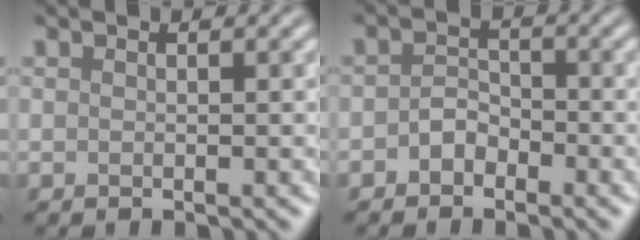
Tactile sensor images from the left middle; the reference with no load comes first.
{"total": 1.9, "force": [-1.1, 1.2, 0.8], "torque": [-0.016, 0.008, -0.023]}